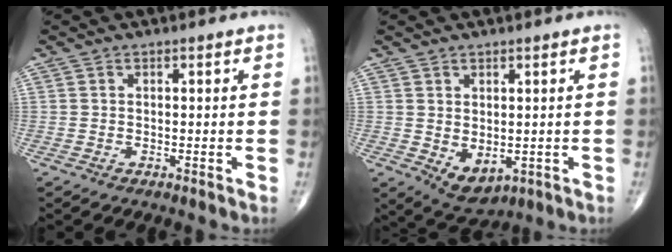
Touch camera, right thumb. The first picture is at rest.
{"total": 5.8, "force": [-0.7, 3.7, 4.4], "torque": [-0.055, -0.006, 0.011]}